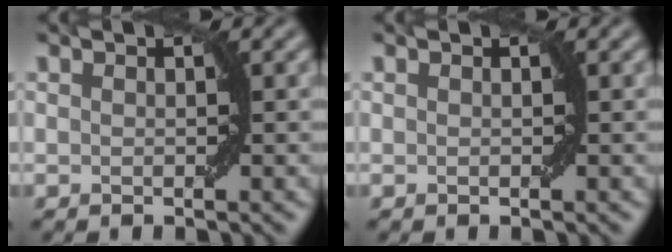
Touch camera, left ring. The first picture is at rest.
{"total": 0.0}